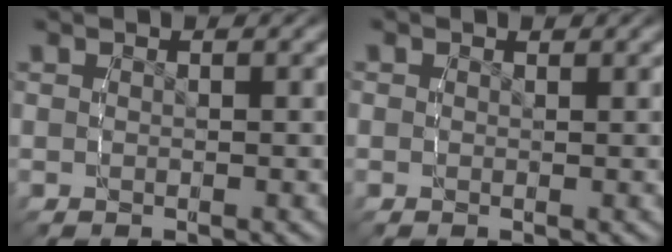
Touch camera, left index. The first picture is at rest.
{"total": 0.7, "force": [0.4, 0.6, 0.2], "torque": [0.002, -0.002, 0.007]}